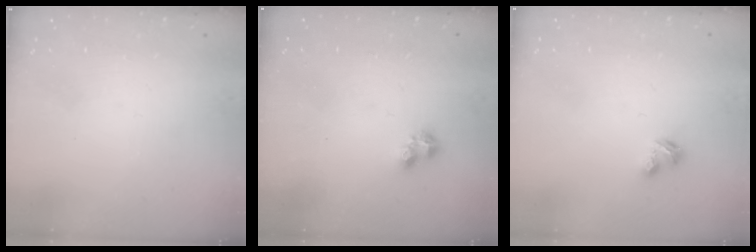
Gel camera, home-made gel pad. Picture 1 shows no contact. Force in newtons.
{"total": 2.4, "press": 2.3, "slide": 0.6}
{"total": 1.9, "press": 1.8, "slide": 0.4}